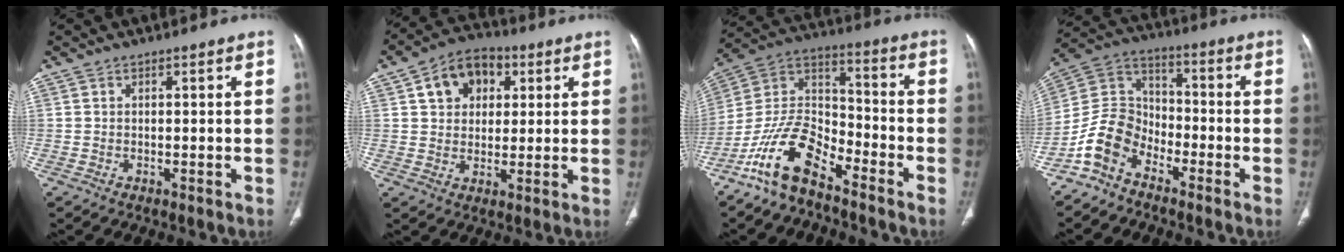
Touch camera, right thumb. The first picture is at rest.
{"total": 10.4, "force": [3.7, 7.7, 5.9], "torque": [-0.063, 0.001, 0.052]}
{"total": 13.1, "force": [-9.3, 5.5, 7.4], "torque": [-0.134, 0.078, -0.187]}
{"total": 9.7, "force": [-6.4, 6.2, 3.8], "torque": [-0.067, 0.064, -0.142]}